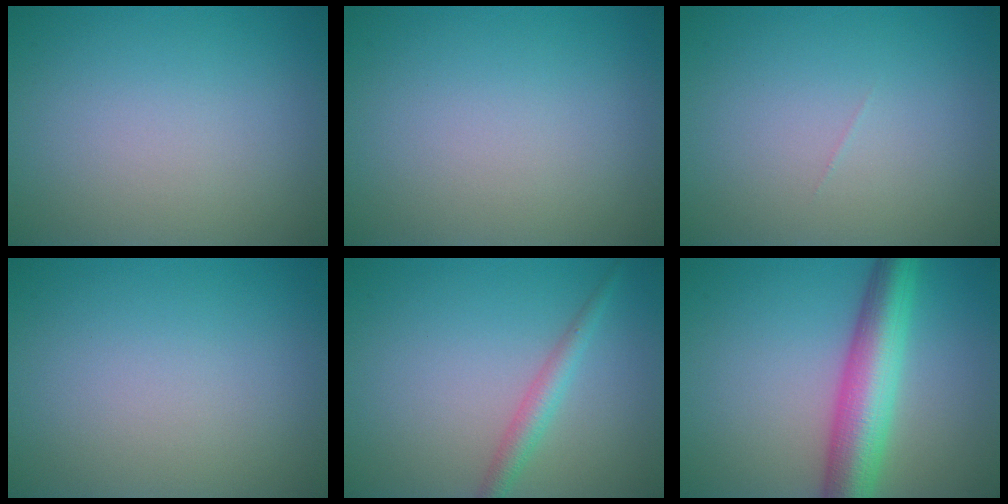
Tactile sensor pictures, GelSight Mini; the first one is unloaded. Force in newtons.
{"total": 0.0}
{"total": 0.0}
{"total": 0.0}
{"total": 2.1, "press": 2.1, "slide": 0.1}
{"total": 7.3, "press": 7.3, "slide": 0.1}